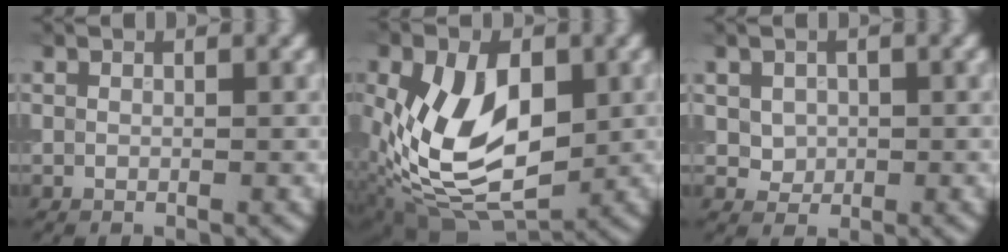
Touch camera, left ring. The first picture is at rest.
{"total": 10.7, "force": [-0.9, 6.5, 8.5], "torque": [-0.175, -0.010, -0.018]}
{"total": 1.9, "force": [0.3, 1.7, 0.8], "torque": [-0.016, -0.003, 0.012]}